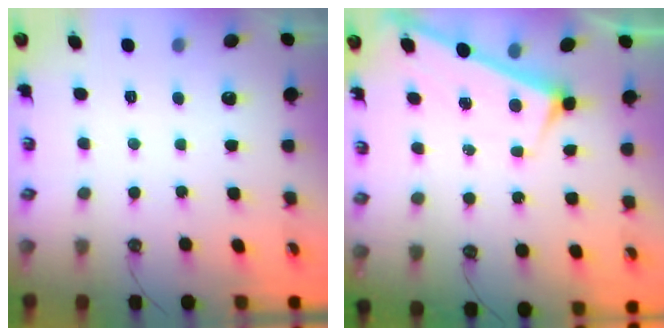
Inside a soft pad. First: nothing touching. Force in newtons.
{"total": 3.2, "press": 3.2, "slide": 0.2}